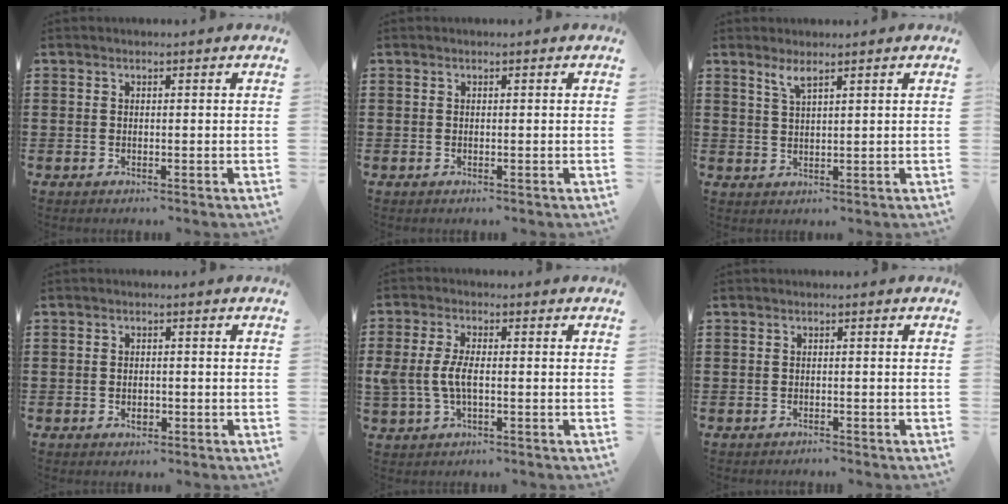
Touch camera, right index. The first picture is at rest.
{"total": 0.0}
{"total": 2.4, "force": [1.8, -0.2, 1.5], "torque": [-0.031, 0.001, 0.032]}
{"total": 1.5, "force": [-0.4, 0.9, 1.1], "torque": [-0.021, 0.001, -0.008]}
{"total": 4.5, "force": [-0.6, 2.1, 4.0], "torque": [-0.109, -0.009, -0.021]}
{"total": 0.7, "force": [-0.7, 0.0, 0.0], "torque": [-0.003, -0.002, -0.015]}